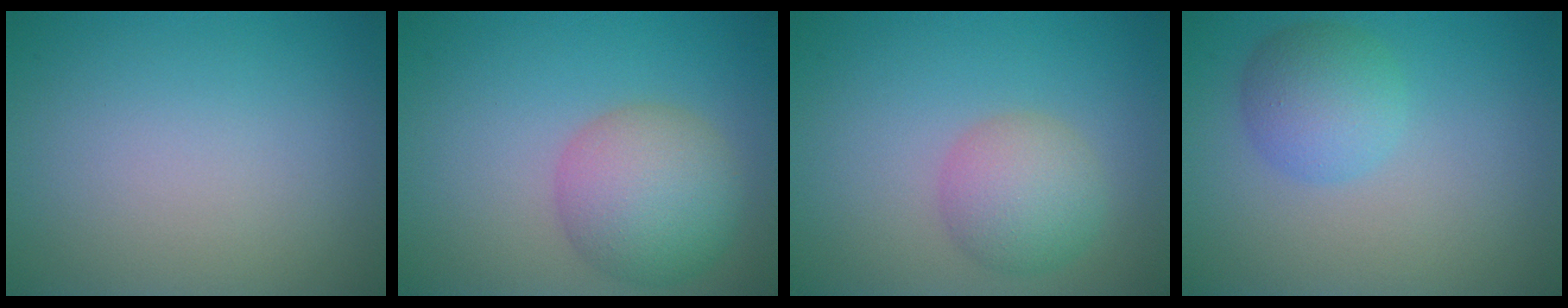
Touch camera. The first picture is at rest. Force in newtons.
{"total": 5.9, "press": 5.9, "slide": 0.3}
{"total": 3.9, "press": 3.9, "slide": 0.2}
{"total": 3.5, "press": 3.5, "slide": 0.2}